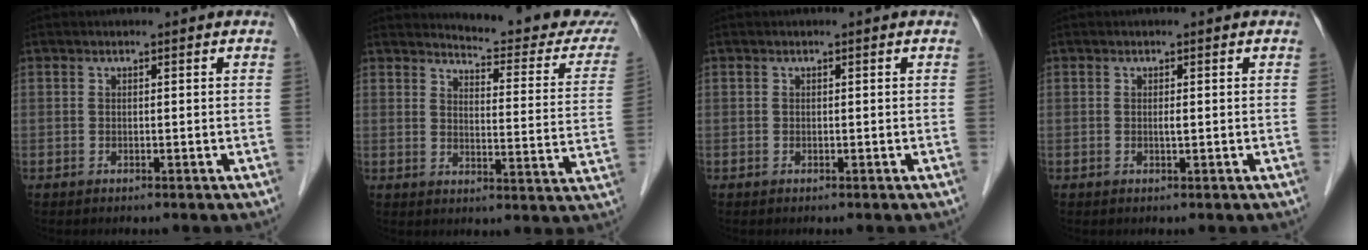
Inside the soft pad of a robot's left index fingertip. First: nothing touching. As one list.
[{"total": 16.3, "force": [15.7, 1.3, 4.1], "torque": [-0.043, -0.091, 0.164]}, {"total": 0.0}, {"total": 0.6, "force": [0.0, 0.0, 0.6], "torque": [-0.012, -0.001, 0.000]}]